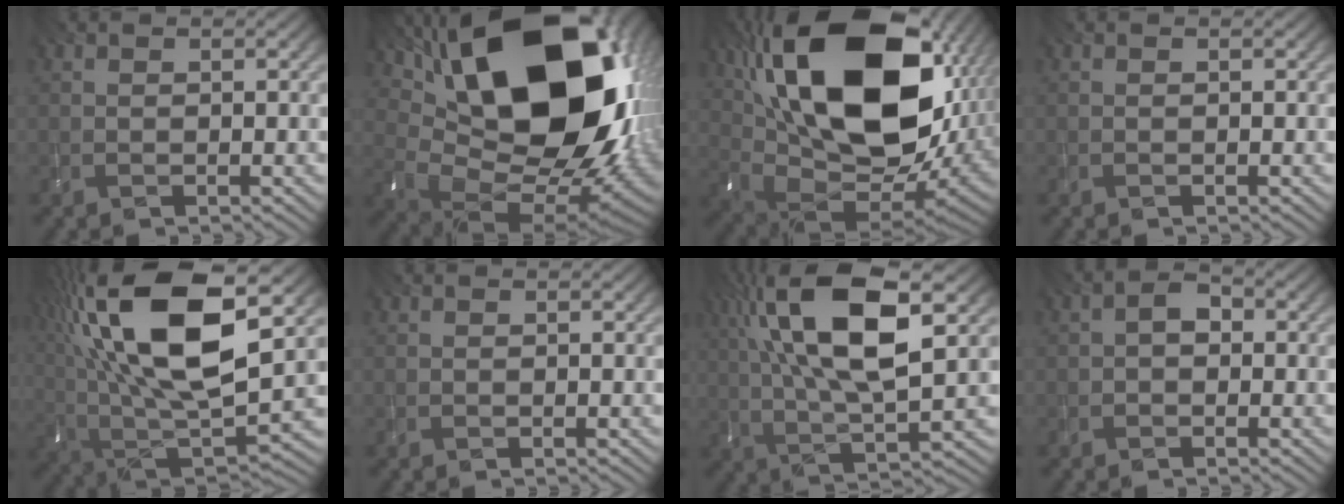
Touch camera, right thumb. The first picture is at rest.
{"total": 21.3, "force": [6.3, 13.2, 15.5], "torque": [-0.295, -0.016, 0.143]}
{"total": 20.6, "force": [6.3, 11.5, 15.9], "torque": [-0.338, 0.004, 0.126]}
{"total": 0.0}
{"total": 19.9, "force": [7.0, 8.3, 16.6], "torque": [-0.347, 0.042, 0.116]}
{"total": 0.0}
{"total": 15.1, "force": [4.6, 5.0, 13.4], "torque": [-0.279, 0.023, 0.079]}
{"total": 2.0, "force": [-0.9, 1.3, 1.2], "torque": [-0.018, 0.004, -0.020]}